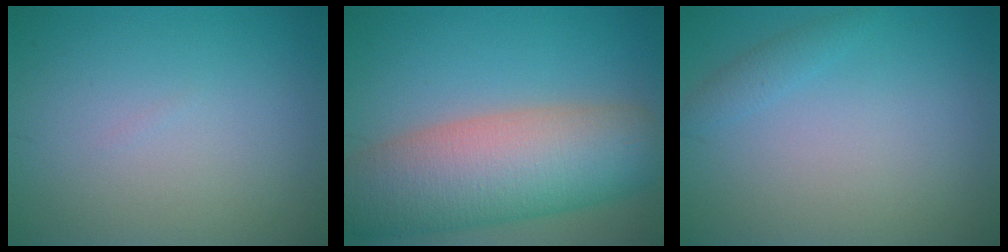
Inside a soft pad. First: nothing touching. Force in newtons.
{"total": 11.6, "press": 11.6, "slide": 0.8}
{"total": 1.2, "press": 1.2, "slide": 0.1}